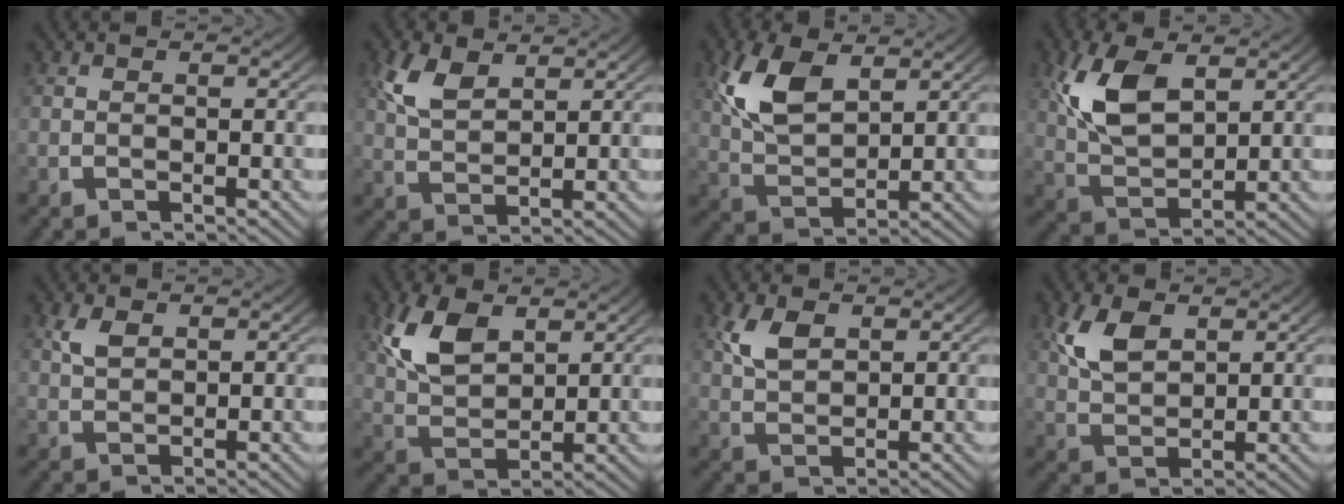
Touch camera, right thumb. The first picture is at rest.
{"total": 4.3, "force": [2.4, 2.2, 2.7], "torque": [-0.058, -0.005, 0.057]}
{"total": 7.5, "force": [2.3, 4.6, 5.5], "torque": [-0.130, -0.017, 0.056]}
{"total": 7.6, "force": [1.8, 4.5, 5.9], "torque": [-0.140, -0.017, 0.046]}
{"total": 1.9, "force": [1.1, 1.0, 1.2], "torque": [-0.023, 0.002, 0.028]}
{"total": 7.0, "force": [2.4, 4.4, 4.9], "torque": [-0.114, -0.018, 0.057]}
{"total": 3.1, "force": [1.7, 1.6, 2.1], "torque": [-0.042, -0.001, 0.041]}
{"total": 4.6, "force": [2.1, 2.6, 3.1], "torque": [-0.066, -0.008, 0.050]}